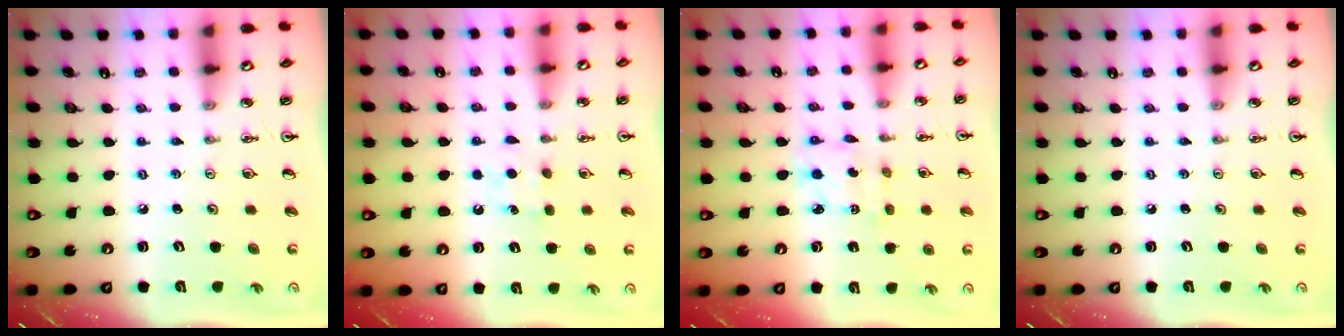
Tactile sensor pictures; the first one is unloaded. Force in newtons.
{"total": 5.7, "press": 5.7, "slide": 0.6}
{"total": 2.4, "press": 2.4, "slide": 0.2}
{"total": 0.0}